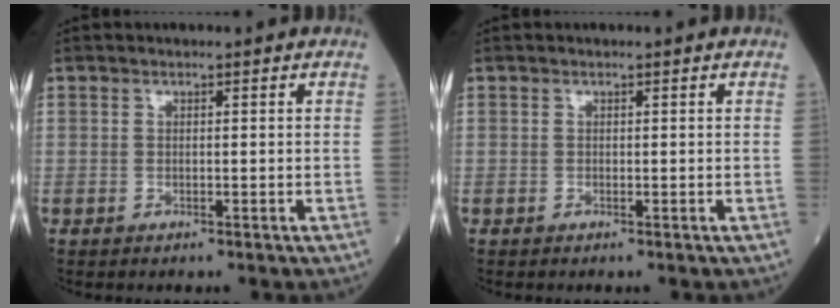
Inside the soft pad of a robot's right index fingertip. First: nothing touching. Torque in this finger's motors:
{"motor_torque": [0.00, 0.00, 0.00, 0.00]}